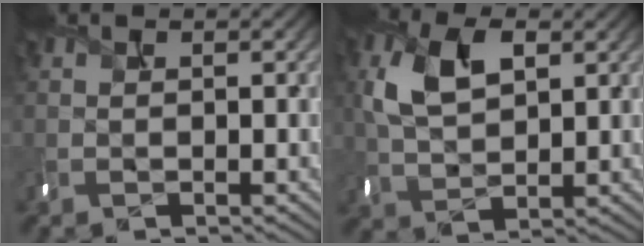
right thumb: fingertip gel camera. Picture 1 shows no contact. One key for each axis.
{"total": 7.2, "fx": 2.2, "fy": 4.2, "fz": 5.4, "tx": -0.123, "ty": 0.002, "tz": 0.042}